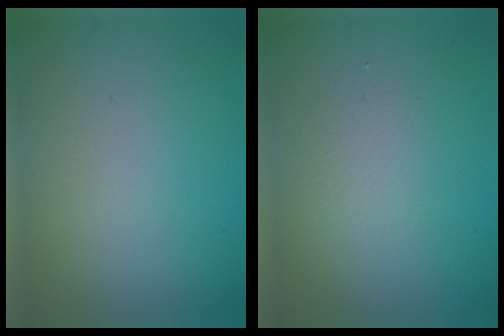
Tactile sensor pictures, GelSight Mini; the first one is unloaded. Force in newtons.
{"total": 1.5, "press": 1.5, "slide": 0.1}